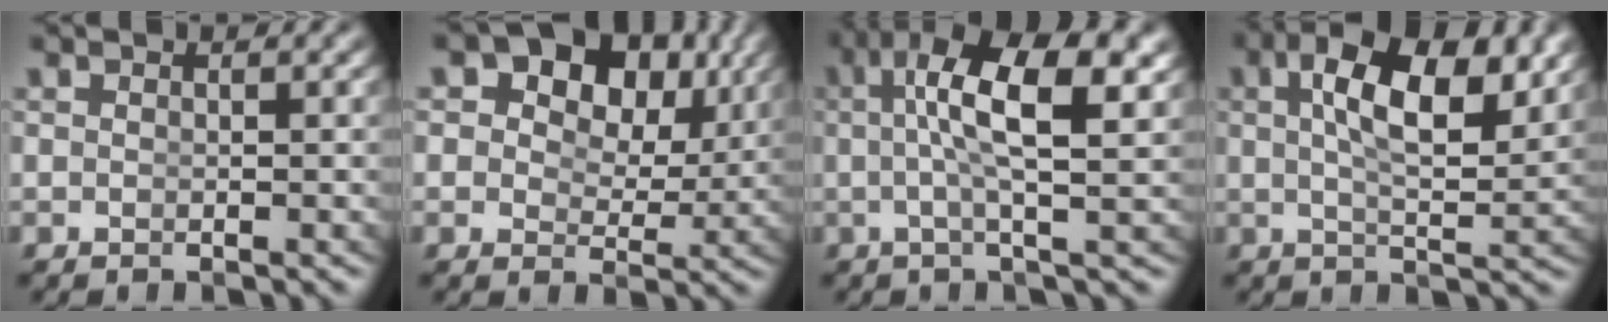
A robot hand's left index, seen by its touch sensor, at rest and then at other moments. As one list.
[{"total": 11.5, "force": [4.7, 8.2, 6.5], "torque": [-0.130, -0.006, 0.067]}, {"total": 8.1, "force": [2.0, 2.6, 7.4], "torque": [-0.134, 0.008, 0.030]}, {"total": 7.3, "force": [2.7, 2.1, 6.4], "torque": [-0.091, 0.001, 0.041]}]